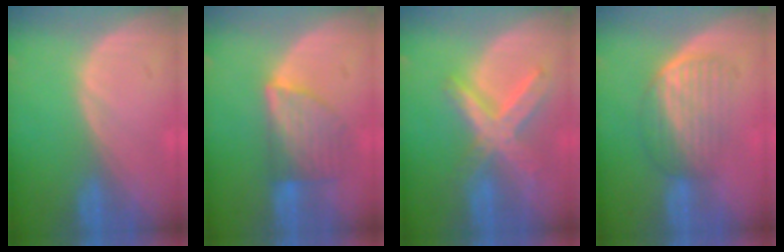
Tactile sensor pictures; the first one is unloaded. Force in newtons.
{"total": 6.3, "press": 6.2, "slide": 0.6}
{"total": 8.1, "press": 7.0, "slide": 4.1}
{"total": 6.9, "press": 5.9, "slide": 3.6}